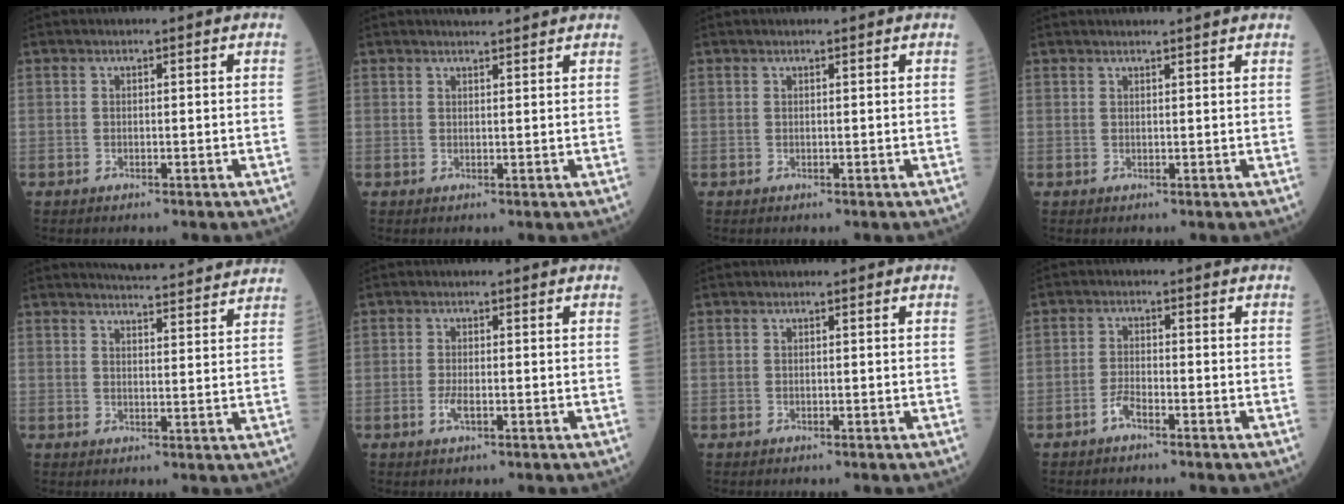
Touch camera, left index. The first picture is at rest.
{"total": 3.5, "force": [3.3, 0.2, 1.1], "torque": [-0.020, 0.013, 0.044]}
{"total": 1.3, "force": [1.2, -0.1, 0.4], "torque": [-0.006, 0.006, 0.018]}
{"total": 5.3, "force": [4.9, -0.3, 1.8], "torque": [-0.022, 0.021, 0.054]}
{"total": 12.6, "force": [12.2, 0.5, 3.3], "torque": [-0.044, -0.001, 0.144]}
{"total": 1.9, "force": [-0.7, 0.5, 1.7], "torque": [-0.040, -0.004, -0.014]}
{"total": 0.0}
{"total": 2.2, "force": [-1.6, 0.3, 1.4], "torque": [-0.032, -0.001, -0.034]}